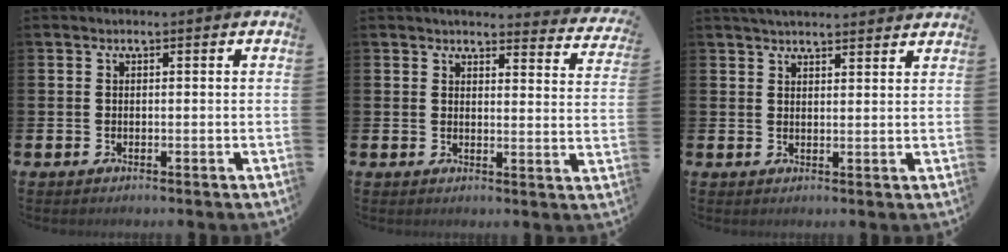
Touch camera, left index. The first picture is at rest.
{"total": 3.4, "force": [3.4, 0.5, 0.2], "torque": [-0.003, -0.030, 0.056]}
{"total": 3.1, "force": [3.1, 0.2, 0.5], "torque": [-0.011, -0.011, 0.055]}